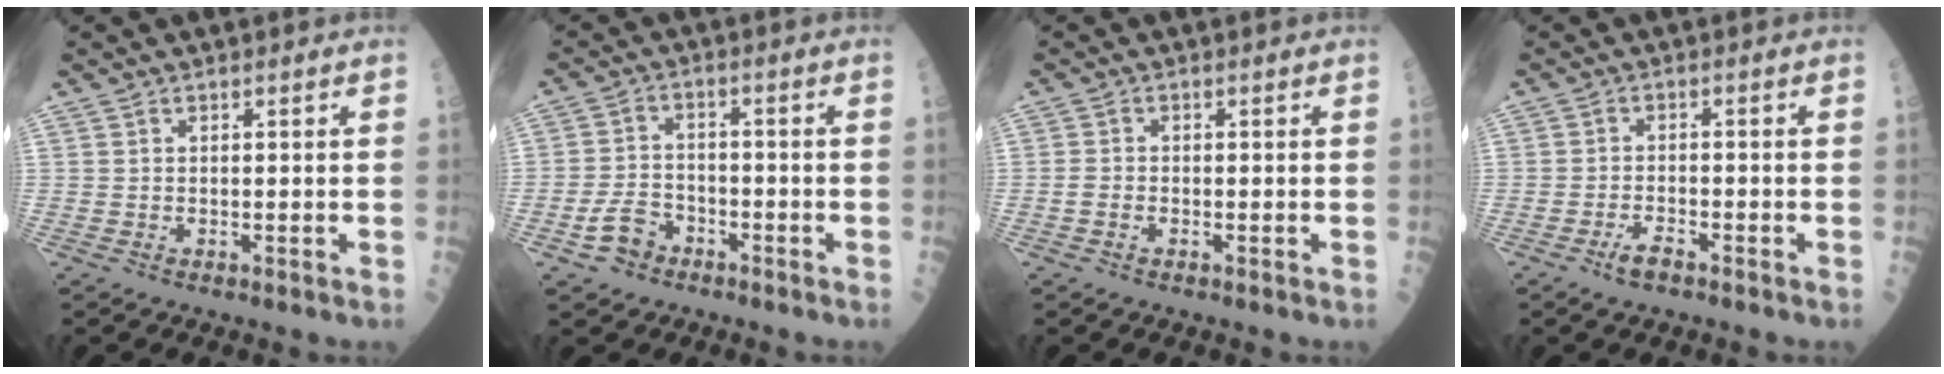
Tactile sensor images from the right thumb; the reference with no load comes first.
{"total": 5.5, "force": [-3.1, 3.9, 2.3], "torque": [-0.029, 0.030, -0.053]}
{"total": 1.6, "force": [-0.6, 1.0, 1.0], "torque": [-0.018, 0.007, -0.012]}
{"total": 3.0, "force": [-2.0, 1.0, 1.9], "torque": [-0.035, 0.012, -0.038]}